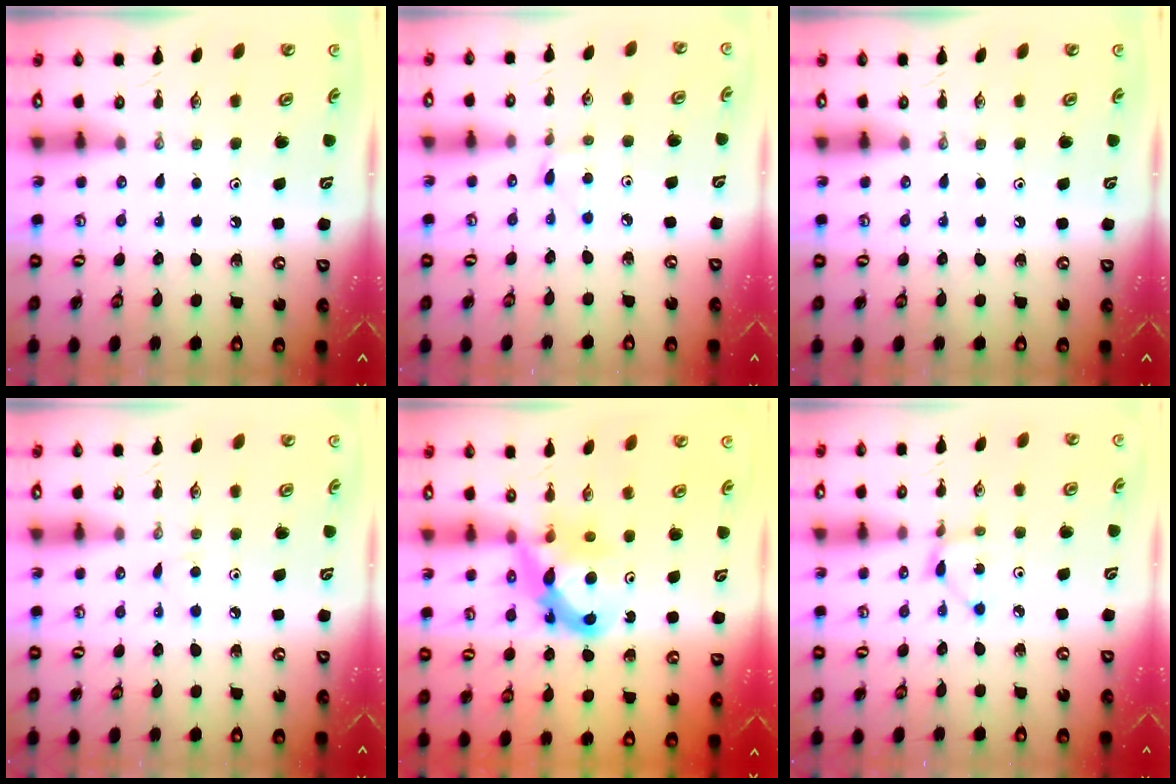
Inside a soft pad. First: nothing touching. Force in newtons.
{"total": 2.2, "press": 2.2, "slide": 0.3}
{"total": 0.0}
{"total": 3.4, "press": 3.4, "slide": 0.4}
{"total": 8.3, "press": 8.3, "slide": 0.6}
{"total": 2.6, "press": 2.6, "slide": 0.3}